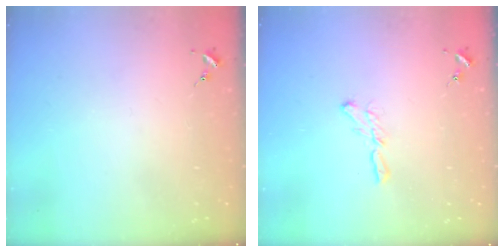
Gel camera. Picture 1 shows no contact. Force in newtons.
{"total": 5.4, "press": 5.4, "slide": 0.3}